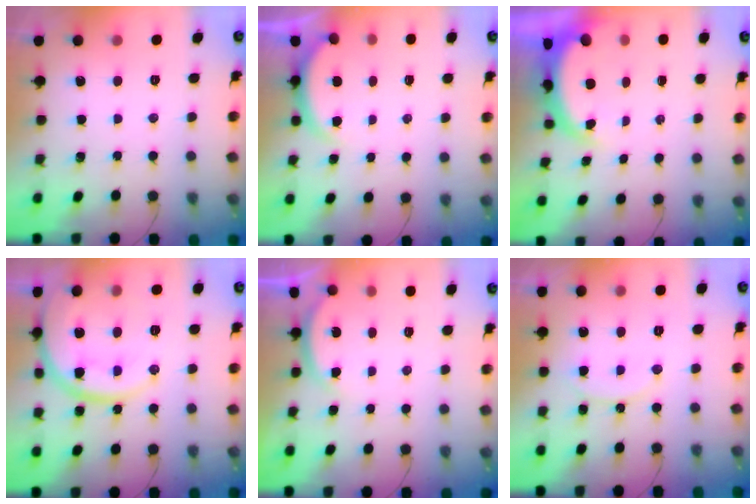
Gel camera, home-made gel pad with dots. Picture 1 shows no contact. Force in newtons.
{"total": 2.2, "press": 2.2, "slide": 0.6}
{"total": 4.4, "press": 4.4, "slide": 0.1}
{"total": 17.0, "press": 16.8, "slide": 2.1}
{"total": 3.2, "press": 3.2, "slide": 0.6}
{"total": 9.6, "press": 9.5, "slide": 1.1}